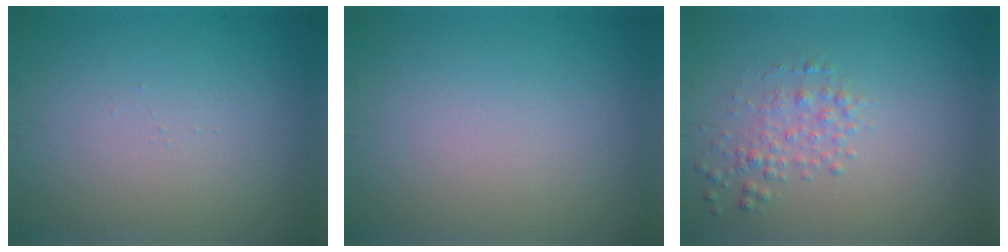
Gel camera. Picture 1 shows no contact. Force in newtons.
{"total": 0.0}
{"total": 2.0, "press": 2.0, "slide": 0.1}